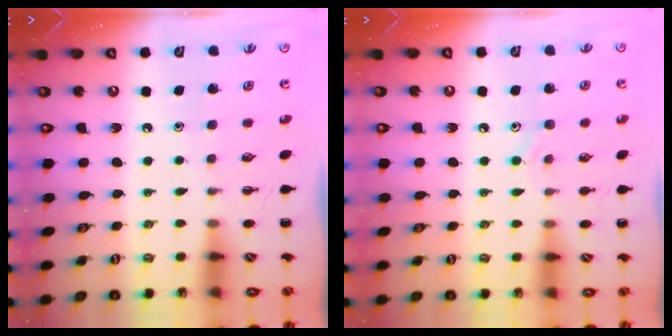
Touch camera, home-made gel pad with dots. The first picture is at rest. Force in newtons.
{"total": 7.6, "press": 7.2, "slide": 2.6}